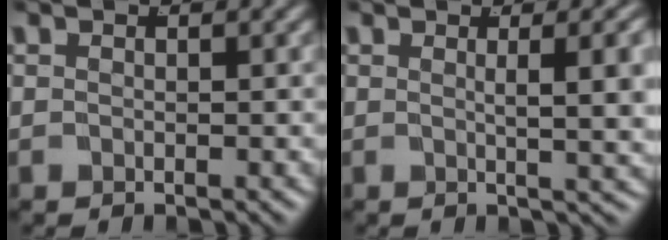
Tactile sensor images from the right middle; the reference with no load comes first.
{"total": 4.1, "force": [1.2, -0.1, 3.9], "torque": [-0.039, 0.005, 0.016]}